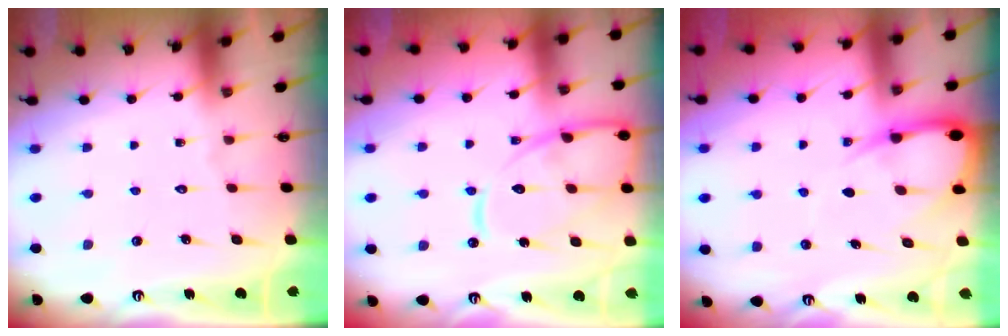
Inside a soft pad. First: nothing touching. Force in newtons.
{"total": 14.5, "press": 14.4, "slide": 1.4}
{"total": 8.4, "press": 8.3, "slide": 1.0}